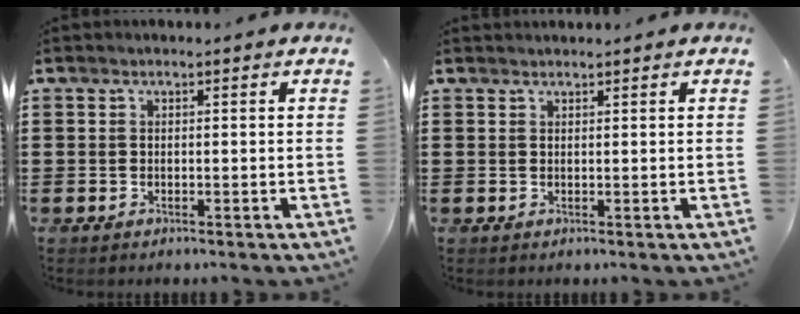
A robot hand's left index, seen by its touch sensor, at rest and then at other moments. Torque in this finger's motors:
{"motor_torque": [-0.07, 0.11, -0.12, -0.03]}